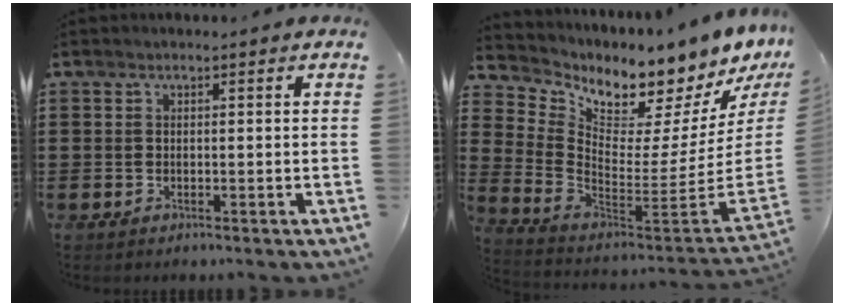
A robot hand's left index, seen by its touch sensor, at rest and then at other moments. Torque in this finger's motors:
{"motor_torque": [2.14, 0.00, 0.44, 0.05]}